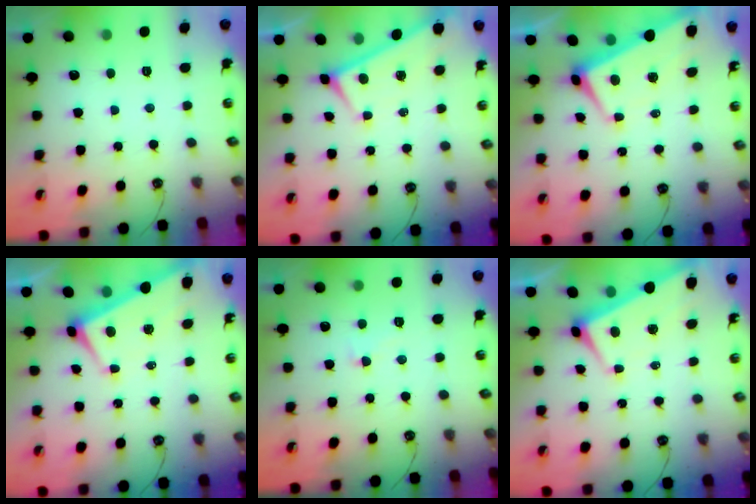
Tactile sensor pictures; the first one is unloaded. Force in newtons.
{"total": 0.0}
{"total": 1.2, "press": 0.3, "slide": 1.1}
{"total": 2.5, "press": 2.3, "slide": 0.9}
{"total": 2.8, "press": 2.6, "slide": 1.2}
{"total": 1.8, "press": 1.5, "slide": 0.9}